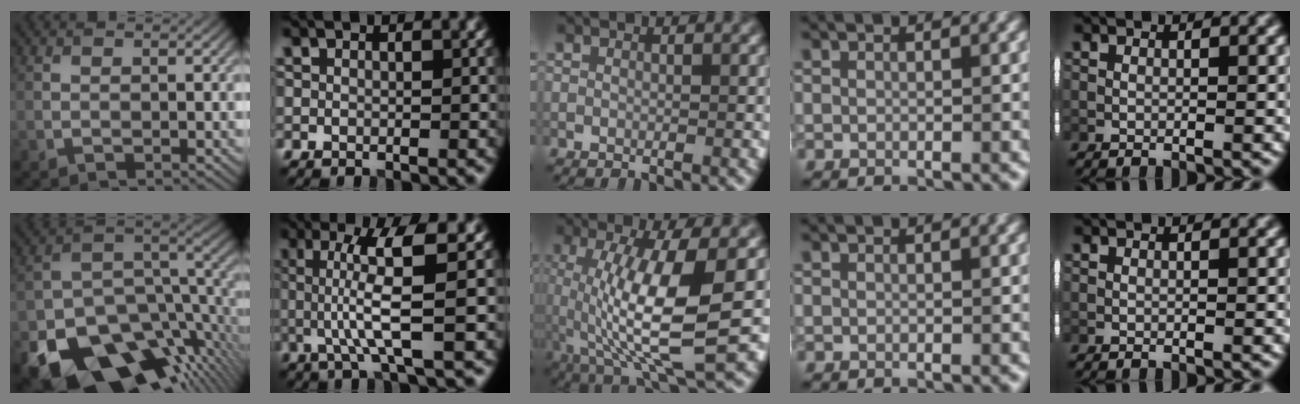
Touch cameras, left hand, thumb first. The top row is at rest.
{"thumb": {"total": 19.3, "force": [-10.8, 11.3, 11.3], "torque": [-0.215, -0.055, -0.151]}, "index": {"total": 5.9, "force": [0.5, 0.9, 5.8], "torque": [-0.108, 0.003, 0.009]}, "middle": {"total": 9.4, "force": [-0.3, 2.5, 9.1], "torque": [-0.161, -0.012, 0.001]}}